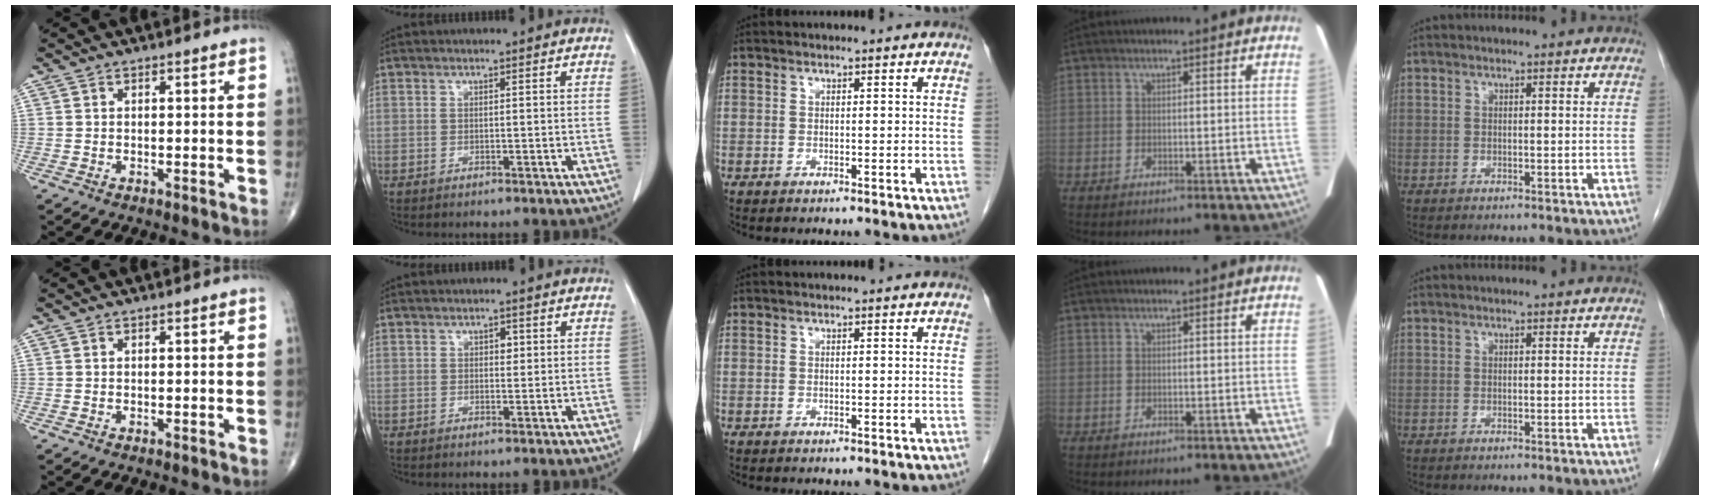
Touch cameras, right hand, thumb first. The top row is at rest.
{"index": {"total": 1.1, "force": [0.3, 0.7, 0.8], "torque": [-0.008, 0.001, 0.003]}}